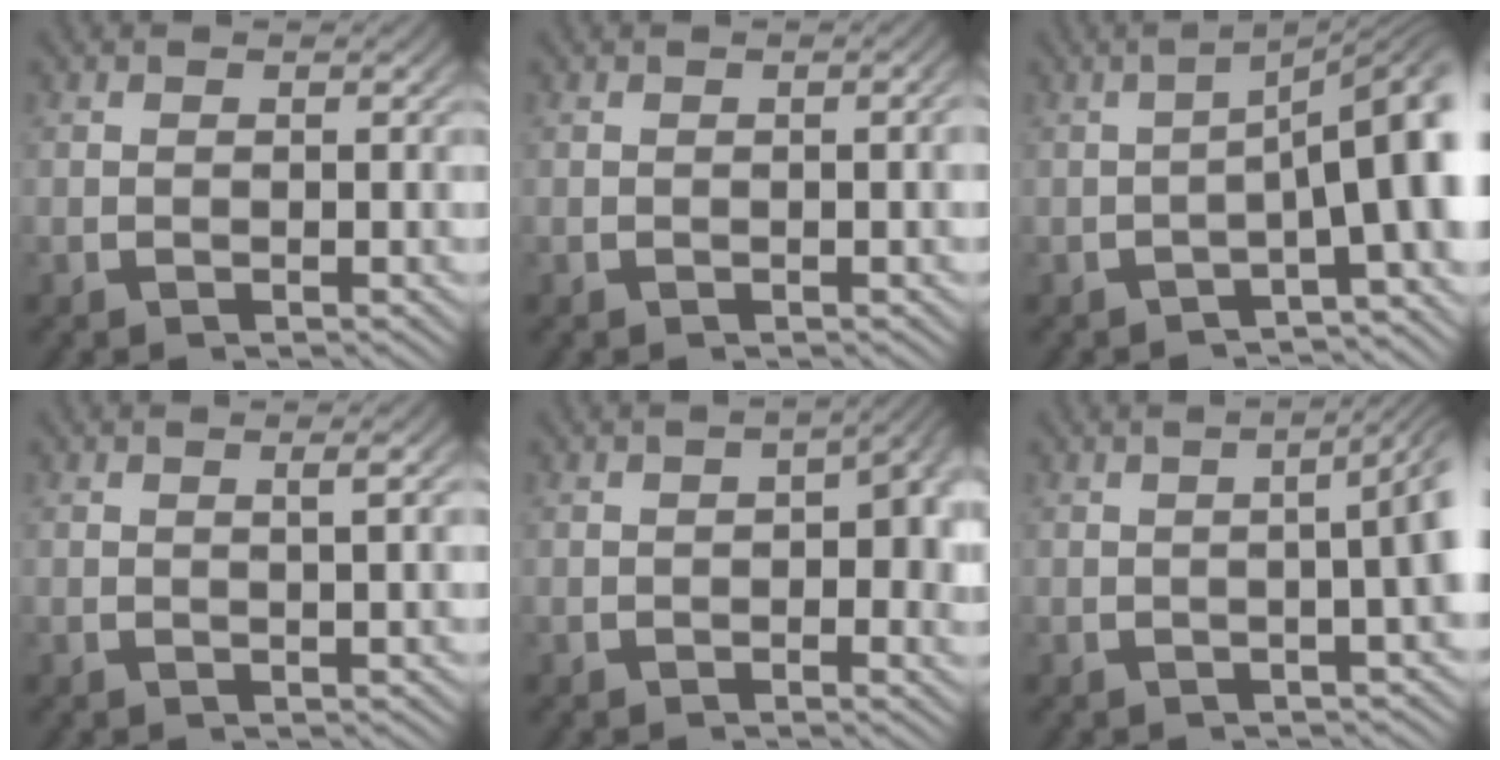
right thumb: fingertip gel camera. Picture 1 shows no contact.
{"total": 0.8, "force": [-0.2, 0.1, 0.8], "torque": [-0.010, 0.002, -0.001]}
{"total": 8.0, "force": [-1.4, 3.0, 7.3], "torque": [-0.101, -0.006, -0.014]}
{"total": 1.3, "force": [0.5, -0.1, 1.2], "torque": [-0.017, 0.003, 0.009]}
{"total": 4.6, "force": [-0.1, 2.4, 3.9], "torque": [-0.051, -0.008, 0.001]}
{"total": 5.2, "force": [1.0, 1.8, 4.8], "torque": [-0.050, 0.019, 0.005]}